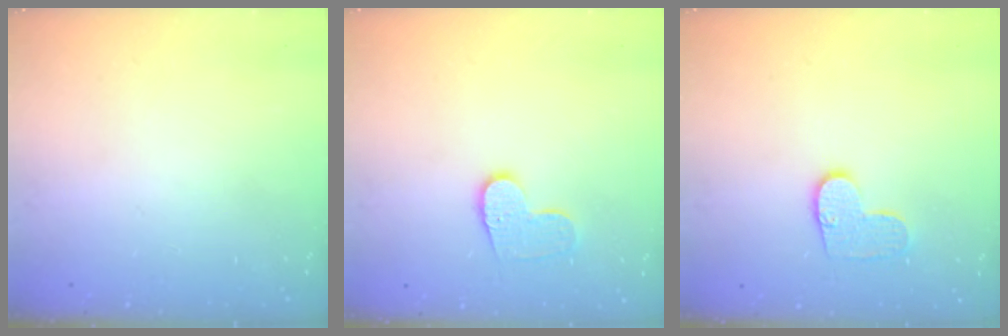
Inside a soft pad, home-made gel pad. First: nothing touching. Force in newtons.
{"total": 9.2, "press": 9.2, "slide": 0.3}
{"total": 8.4, "press": 8.4, "slide": 0.3}